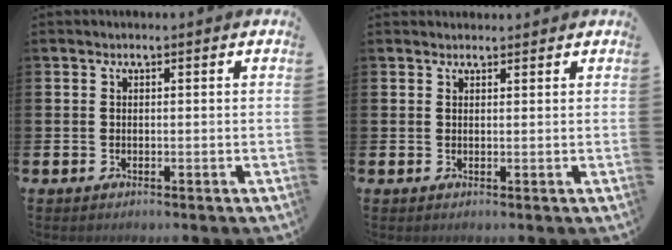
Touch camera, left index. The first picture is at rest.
{"total": 1.1, "force": [1.1, 0.3, 0.0], "torque": [0.009, -0.001, 0.018]}